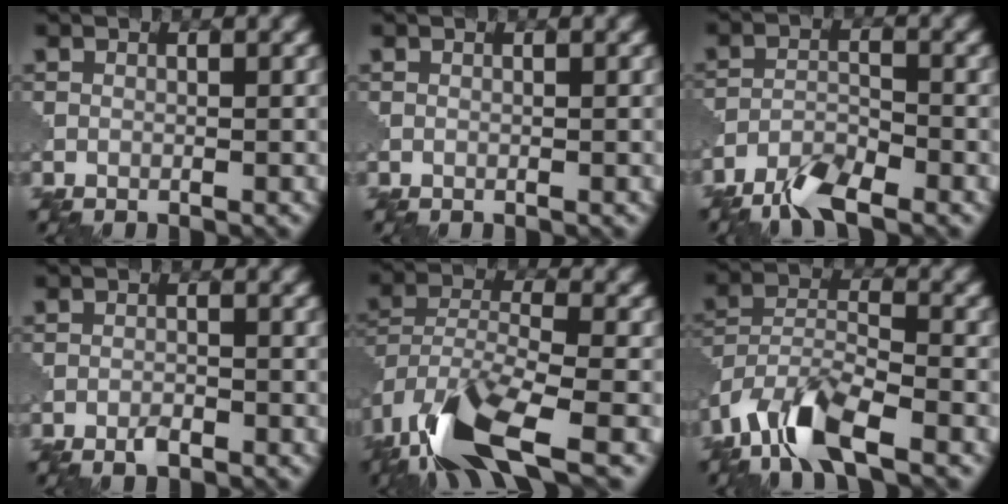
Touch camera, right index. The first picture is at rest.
{"total": 0.0}
{"total": 4.1, "force": [-3.4, 0.8, 2.1], "torque": [-0.044, -0.002, -0.075]}
{"total": 1.3, "force": [-0.9, 0.4, 0.8], "torque": [-0.016, -0.001, -0.019]}
{"total": 12.1, "force": [-7.4, 4.3, 8.6], "torque": [-0.175, -0.015, -0.145]}
{"total": 8.2, "force": [-5.8, 2.5, 5.2], "torque": [-0.096, -0.003, -0.119]}